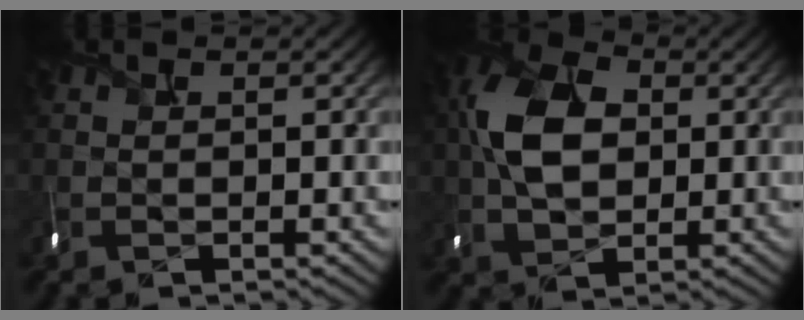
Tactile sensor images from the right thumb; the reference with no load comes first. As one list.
[{"total": 7.9, "force": [0.8, 5.5, 5.6], "torque": [-0.128, 0.007, 0.004]}]